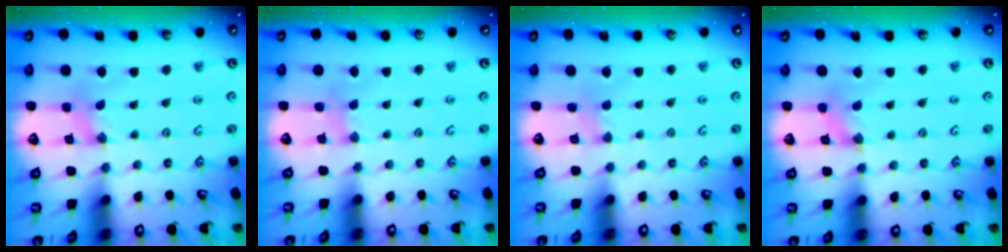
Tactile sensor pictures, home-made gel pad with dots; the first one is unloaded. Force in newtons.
{"total": 2.3, "press": 2.3, "slide": 0.3}
{"total": 1.2, "press": 1.1, "slide": 0.3}
{"total": 1.5, "press": 1.5, "slide": 0.2}